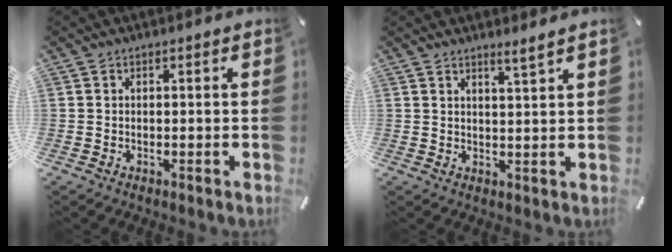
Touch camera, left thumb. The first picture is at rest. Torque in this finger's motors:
{"motor_torque": [0.44, 0.35, 0.09, -0.32, 0.00]}